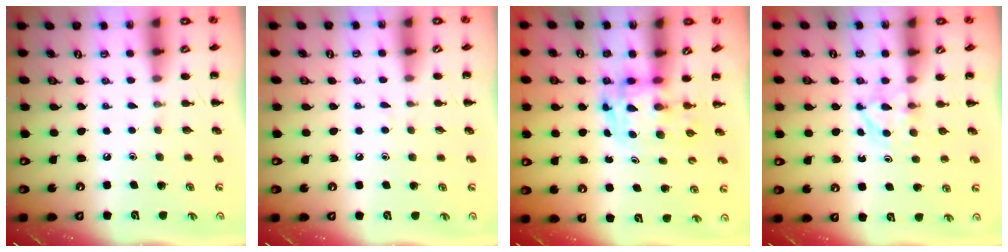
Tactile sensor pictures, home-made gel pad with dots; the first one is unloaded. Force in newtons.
{"total": 3.0, "press": 2.8, "slide": 1.2}
{"total": 3.6, "press": 3.5, "slide": 0.6}
{"total": 3.5, "press": 3.3, "slide": 1.1}